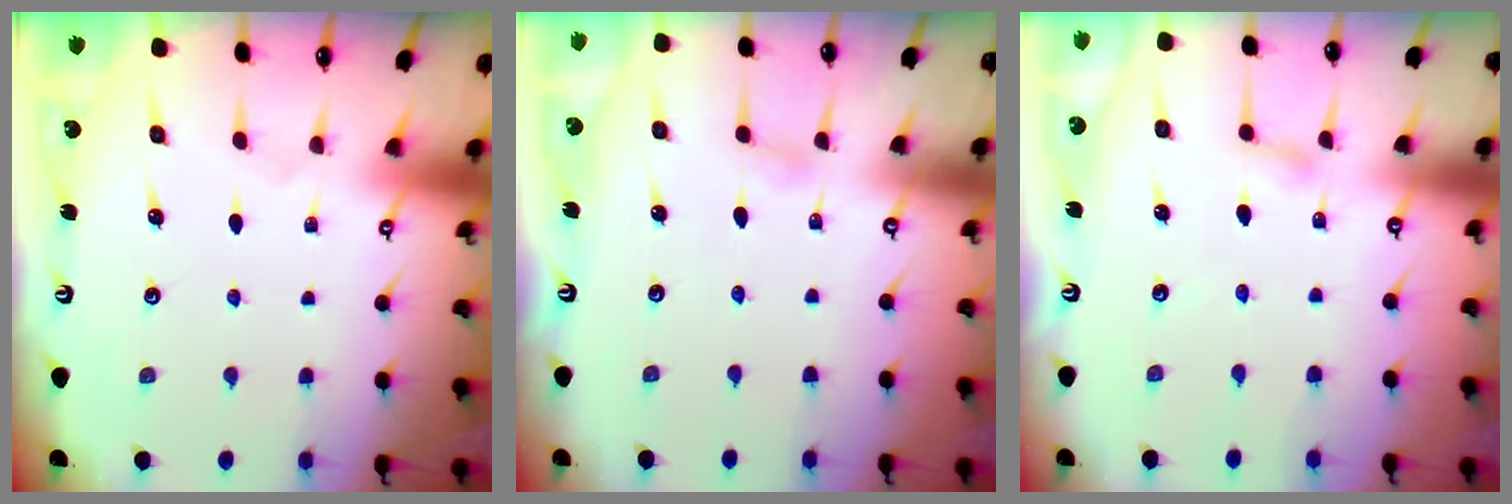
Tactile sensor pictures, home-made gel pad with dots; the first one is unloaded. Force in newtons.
{"total": 2.3, "press": 2.3, "slide": 0.3}
{"total": 3.1, "press": 3.1, "slide": 0.3}